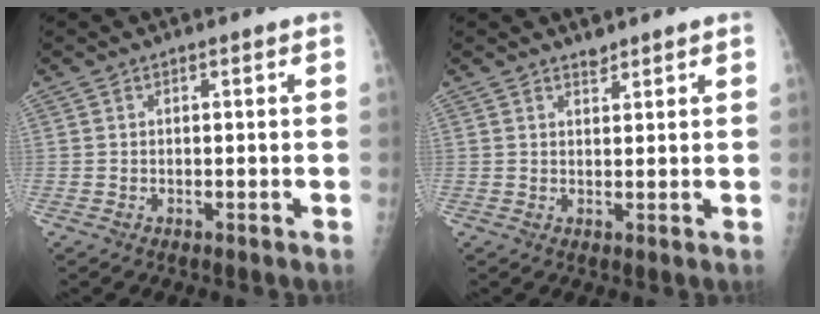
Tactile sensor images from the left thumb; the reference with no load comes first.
{"total": 1.4, "force": [1.3, 0.5, 0.1], "torque": [0.009, -0.012, 0.020]}